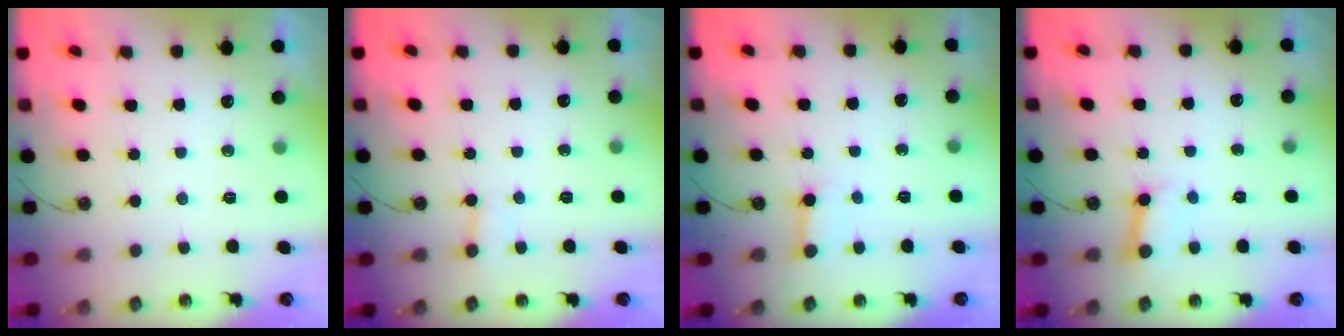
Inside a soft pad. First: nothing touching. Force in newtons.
{"total": 2.7, "press": 2.7, "slide": 0.2}
{"total": 3.0, "press": 2.9, "slide": 0.5}
{"total": 3.6, "press": 3.6, "slide": 0.6}